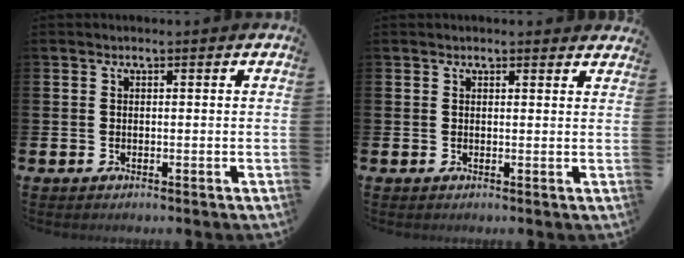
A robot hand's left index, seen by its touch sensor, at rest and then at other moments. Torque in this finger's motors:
{"motor_torque": [1.11, -1.02, 0.15, 0.10]}